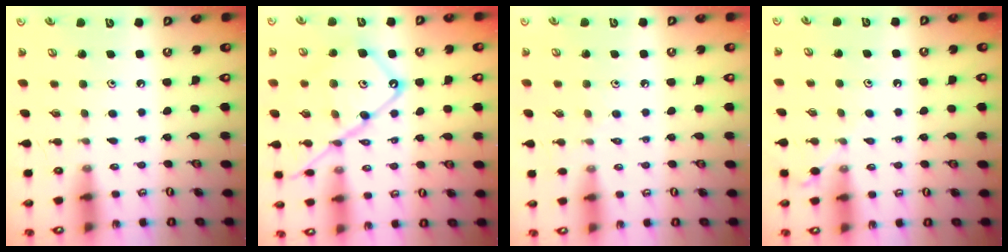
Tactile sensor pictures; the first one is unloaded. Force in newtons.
{"total": 16.5, "press": 16.4, "slide": 1.4}
{"total": 2.4, "press": 2.4, "slide": 0.5}
{"total": 4.8, "press": 4.8, "slide": 0.6}